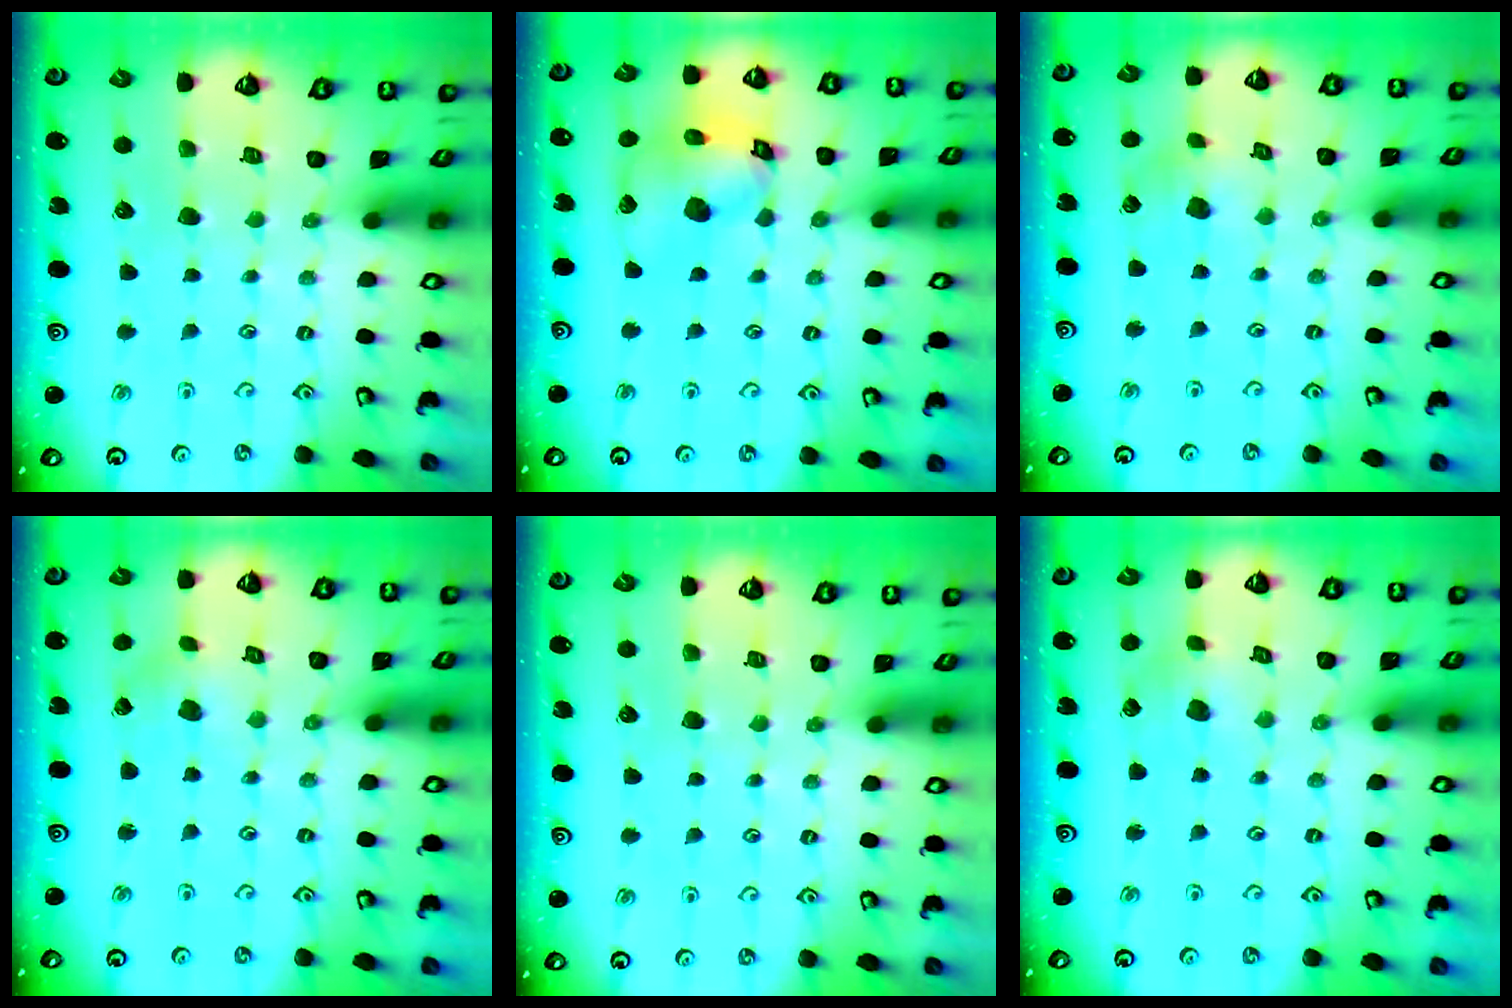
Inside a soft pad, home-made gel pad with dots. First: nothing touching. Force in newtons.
{"total": 14.4, "press": 14.3, "slide": 1.8}
{"total": 3.8, "press": 3.8, "slide": 0.5}
{"total": 0.5, "press": 0.5, "slide": 0.1}
{"total": 0.0}
{"total": 2.8, "press": 2.8, "slide": 0.4}